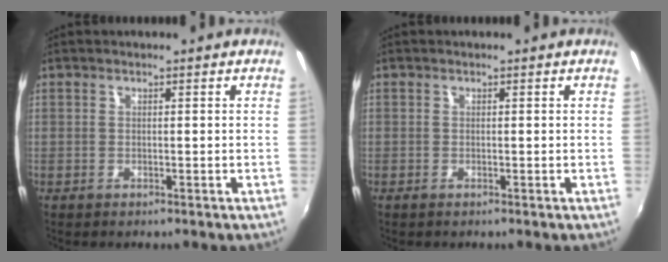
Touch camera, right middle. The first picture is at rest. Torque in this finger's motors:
{"motor_torque": [-0.05, -0.05, 0.00, 0.00]}